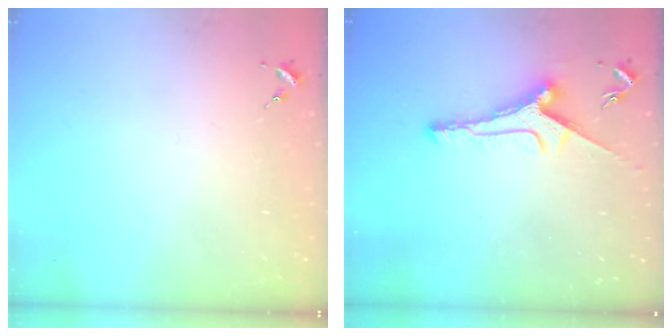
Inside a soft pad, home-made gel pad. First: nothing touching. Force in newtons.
{"total": 8.5, "press": 8.5, "slide": 0.5}